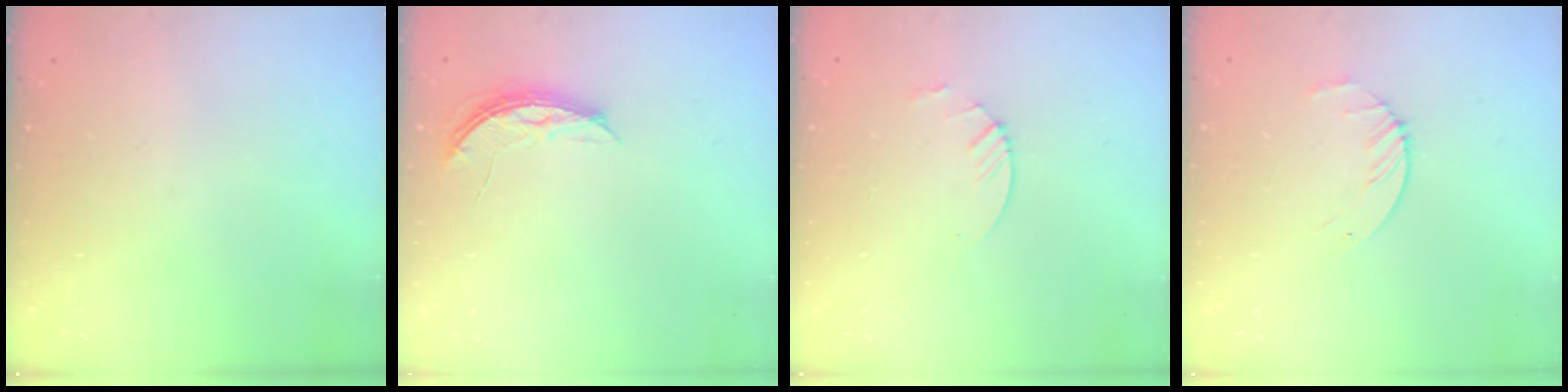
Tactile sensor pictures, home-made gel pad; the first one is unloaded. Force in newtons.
{"total": 5.8, "press": 5.7, "slide": 0.5}
{"total": 3.0, "press": 3.0, "slide": 0.3}
{"total": 3.1, "press": 3.1, "slide": 0.4}